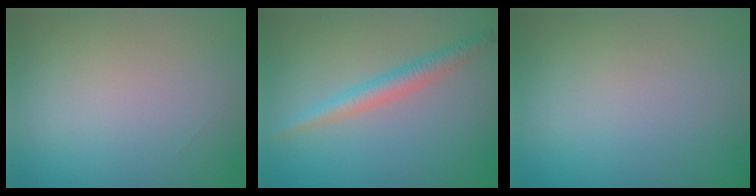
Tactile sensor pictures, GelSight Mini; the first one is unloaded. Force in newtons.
{"total": 2.4, "press": 2.4, "slide": 0.0}
{"total": 0.0}